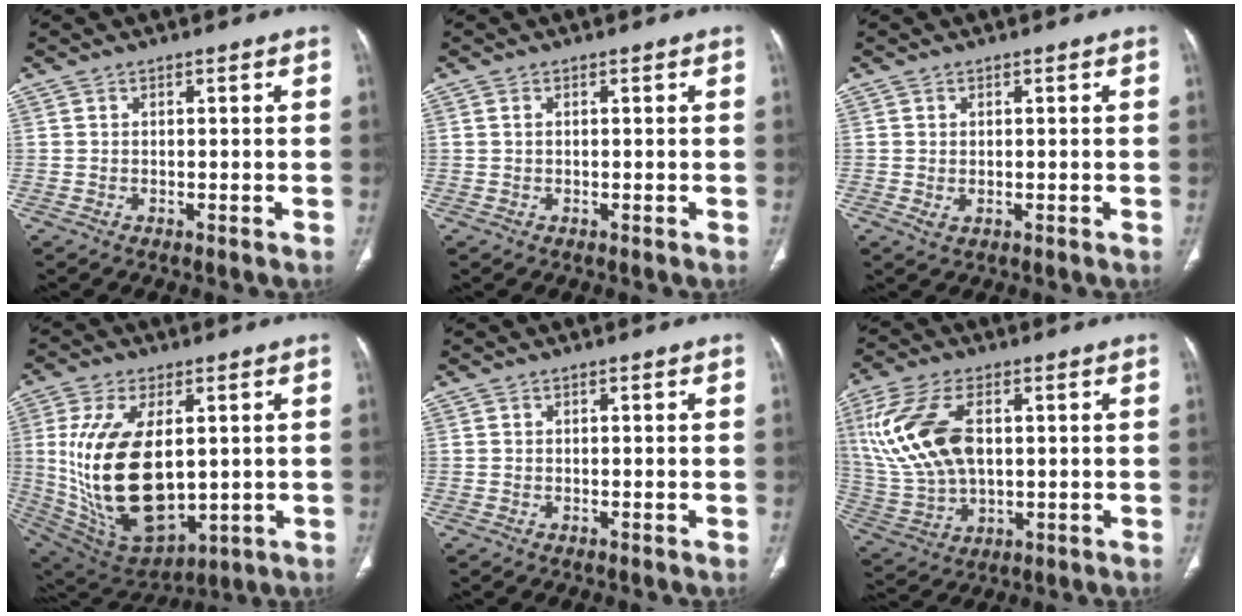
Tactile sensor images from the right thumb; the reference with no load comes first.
{"total": 0.7, "force": [0.2, 0.4, 0.5], "torque": [-0.014, 0.007, 0.006]}
{"total": 1.4, "force": [-0.1, 0.9, 1.1], "torque": [-0.023, -0.002, 0.003]}
{"total": 22.6, "force": [1.3, 12.2, 19.0], "torque": [-0.365, -0.020, 0.051]}
{"total": 0.0}
{"total": 17.3, "force": [3.7, 9.7, 13.8], "torque": [-0.300, -0.005, 0.083]}